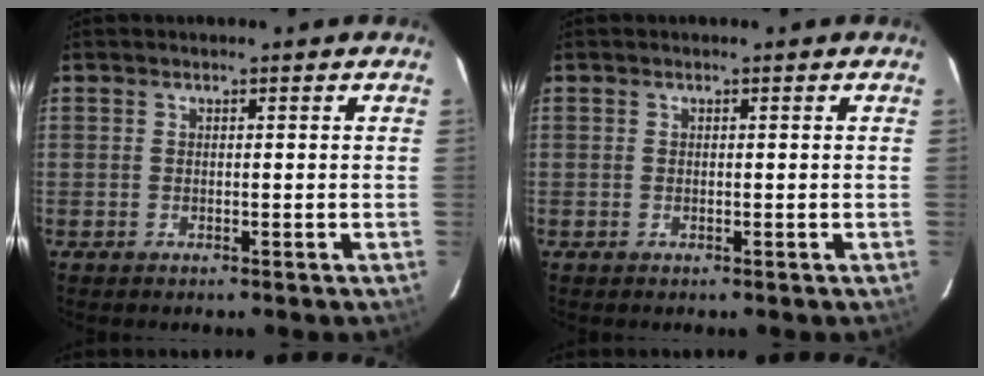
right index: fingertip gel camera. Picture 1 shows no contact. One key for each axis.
{"total": 0.0}